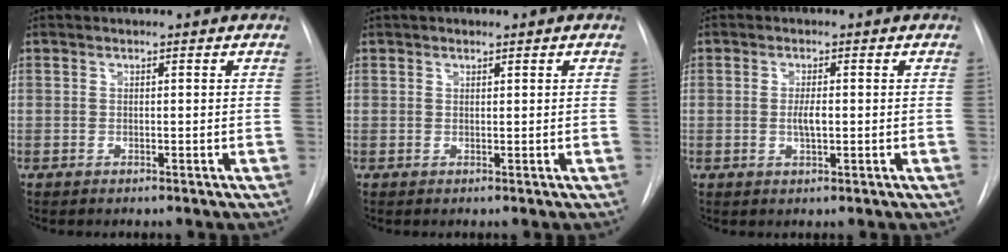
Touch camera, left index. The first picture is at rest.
{"total": 1.3, "force": [0.9, 0.6, 0.8], "torque": [-0.014, 0.008, 0.013]}
{"total": 2.2, "force": [-0.2, 0.6, 2.1], "torque": [-0.042, -0.003, -0.003]}